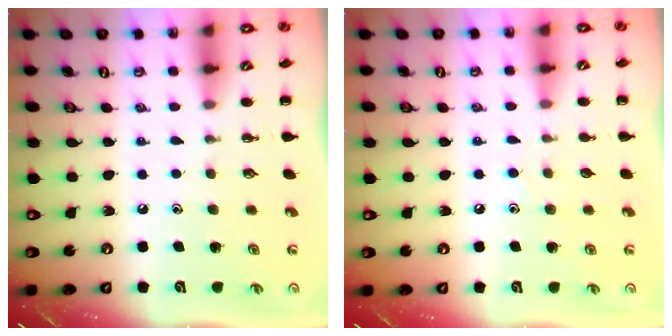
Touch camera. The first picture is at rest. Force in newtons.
{"total": 2.5, "press": 2.3, "slide": 0.9}